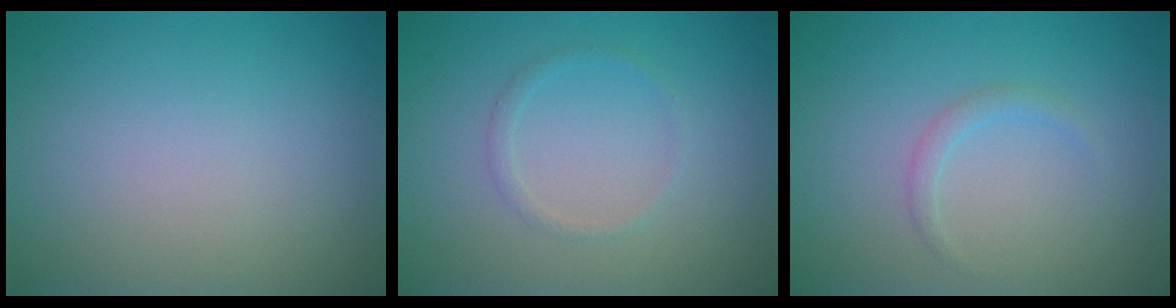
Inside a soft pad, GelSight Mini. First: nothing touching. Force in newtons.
{"total": 1.0, "press": 1.0, "slide": 0.0}
{"total": 1.1, "press": 1.1, "slide": 0.1}